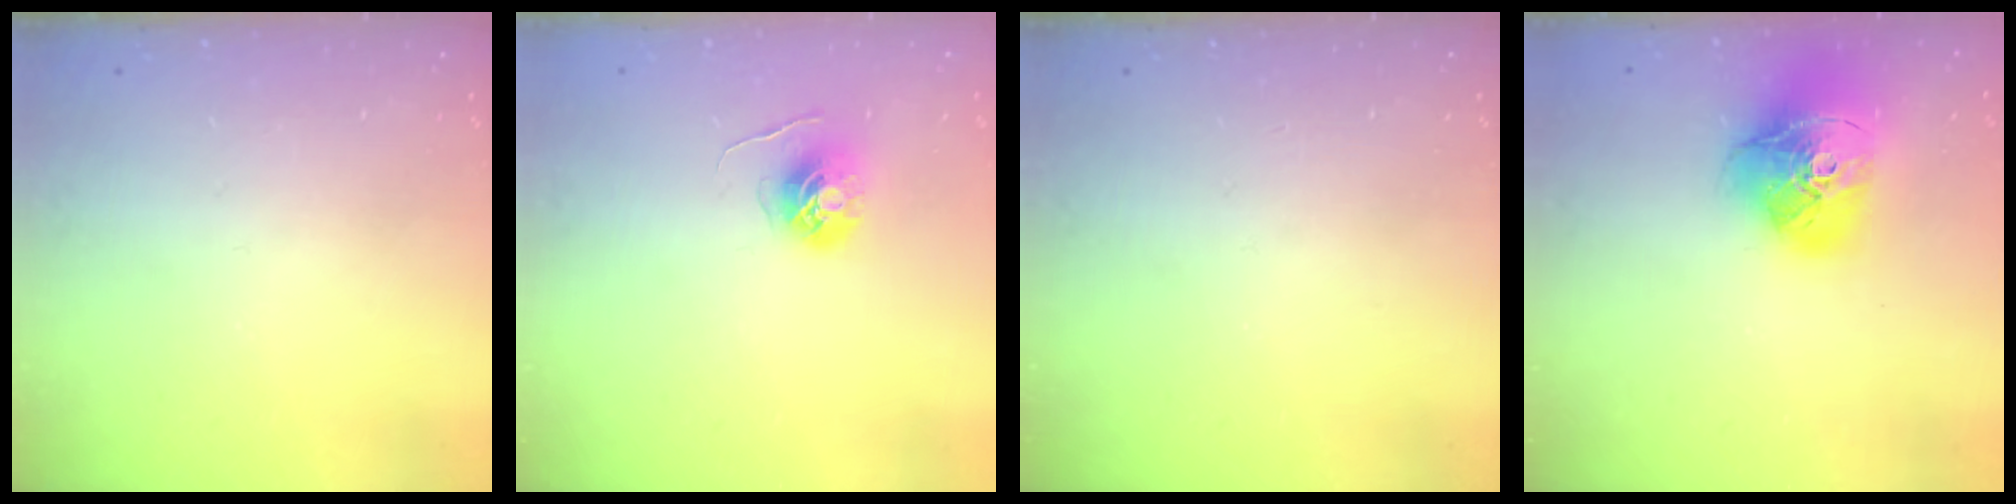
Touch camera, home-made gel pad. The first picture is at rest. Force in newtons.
{"total": 5.9, "press": 5.9, "slide": 0.3}
{"total": 0.0}
{"total": 19.4, "press": 19.3, "slide": 2.3}